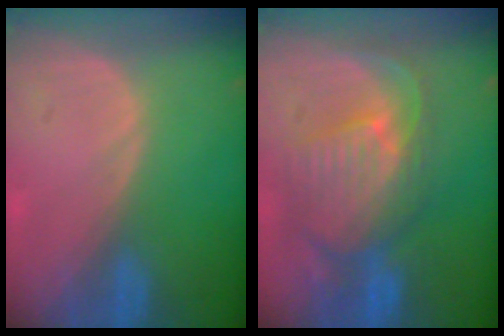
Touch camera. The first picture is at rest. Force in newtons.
{"total": 10.6, "press": 9.4, "slide": 4.9}